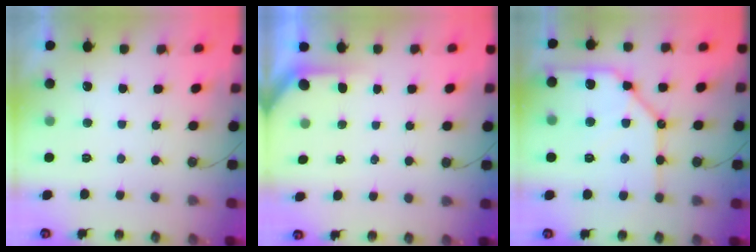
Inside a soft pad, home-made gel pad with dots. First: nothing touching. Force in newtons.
{"total": 1.9, "press": 1.9, "slide": 0.2}
{"total": 17.7, "press": 17.6, "slide": 2.0}